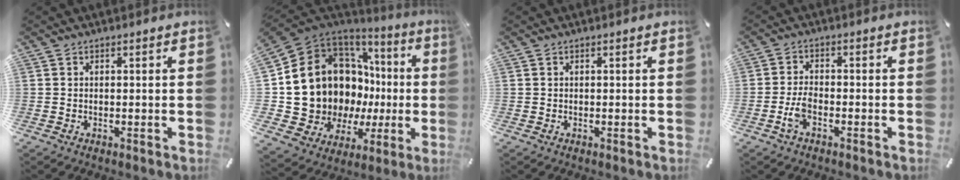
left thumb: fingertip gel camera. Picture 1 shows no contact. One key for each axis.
{"total": 18.9, "fx": 2.1, "fy": 15.3, "fz": 10.9, "tx": -0.184, "ty": -0.066, "tz": 0.085}
{"total": 0.0}
{"total": 4.2, "fx": -1.9, "fy": 2.0, "fz": 3.1, "tx": -0.071, "ty": 0.003, "tz": -0.037}